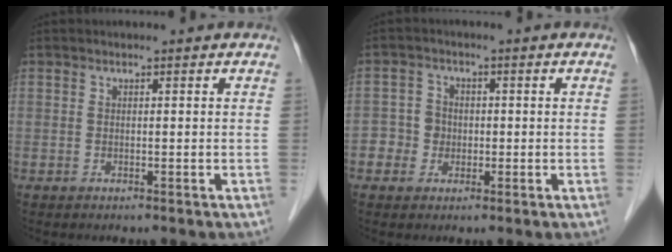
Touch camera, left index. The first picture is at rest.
{"total": 3.6, "force": [-0.7, 3.5, 0.6], "torque": [-0.008, 0.013, -0.012]}